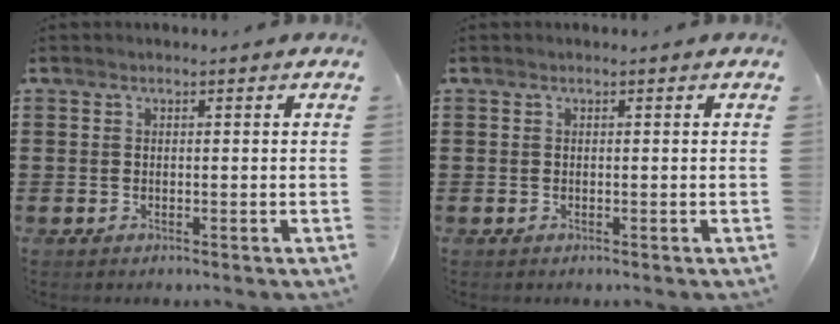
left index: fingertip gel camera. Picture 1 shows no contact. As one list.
[{"total": 0.0}]